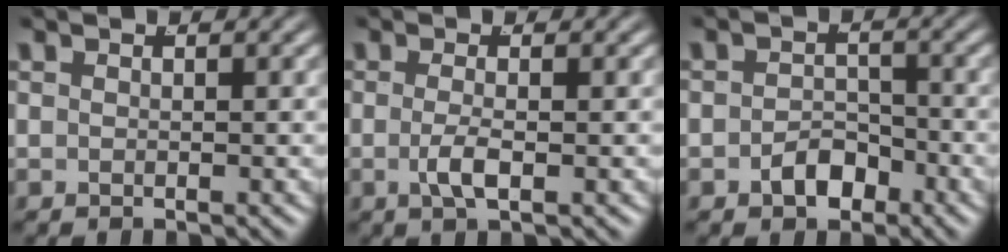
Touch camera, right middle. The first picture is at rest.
{"total": 1.9, "force": [-0.8, -0.1, 1.7], "torque": [-0.037, -0.013, -0.008]}
{"total": 2.7, "force": [-2.0, 1.5, 1.0], "torque": [-0.004, -0.004, -0.033]}